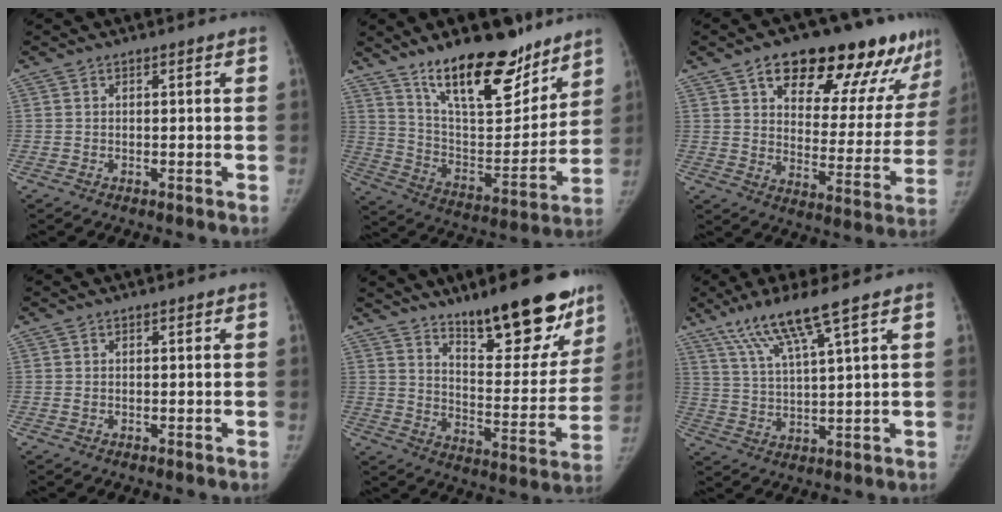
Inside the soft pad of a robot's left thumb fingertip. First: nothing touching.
{"total": 22.0, "force": [15.6, 8.3, 13.1], "torque": [-0.159, -0.091, 0.261]}
{"total": 24.0, "force": [15.2, 10.1, 15.5], "torque": [-0.161, -0.049, 0.219]}
{"total": 0.0}
{"total": 22.0, "force": [15.3, 6.5, 14.3], "torque": [-0.148, -0.101, 0.230]}
{"total": 10.1, "force": [6.5, 0.2, 7.7], "torque": [-0.156, -0.024, 0.134]}